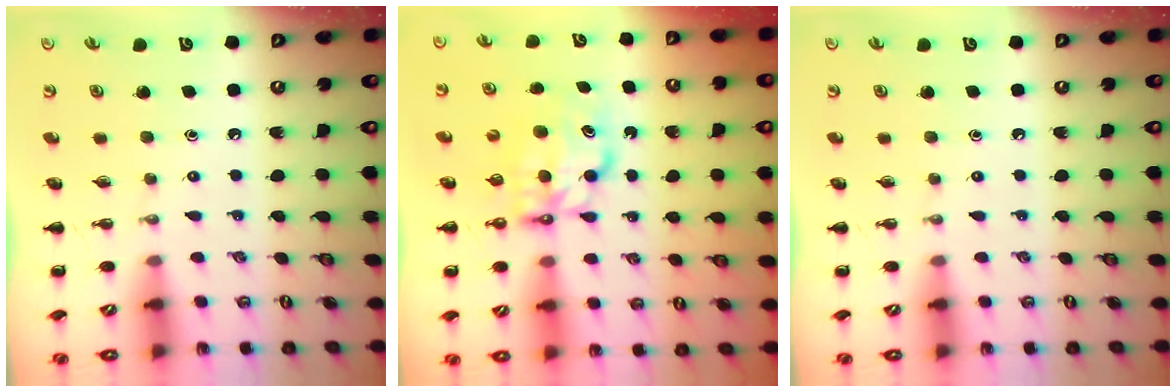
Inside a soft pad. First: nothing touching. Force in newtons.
{"total": 6.8, "press": 6.7, "slide": 0.5}
{"total": 0.0}